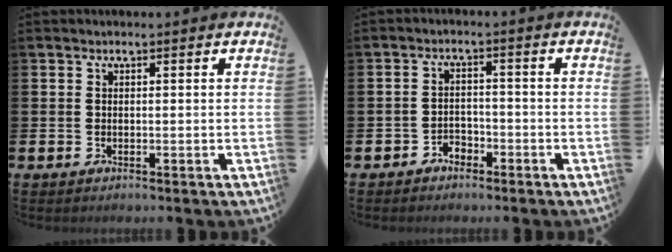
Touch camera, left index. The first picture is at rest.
{"total": 2.2, "force": [-1.9, 1.1, 0.2], "torque": [-0.015, 0.006, -0.042]}